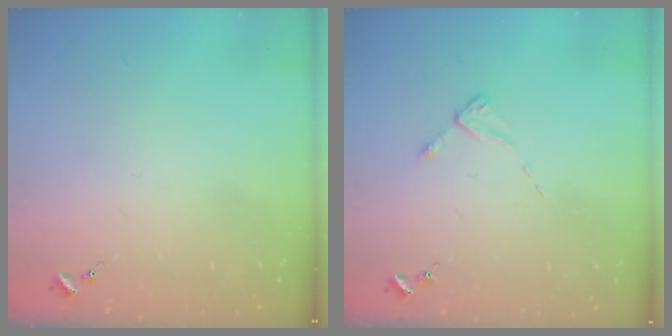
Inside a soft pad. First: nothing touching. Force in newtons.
{"total": 2.3, "press": 2.3, "slide": 0.4}